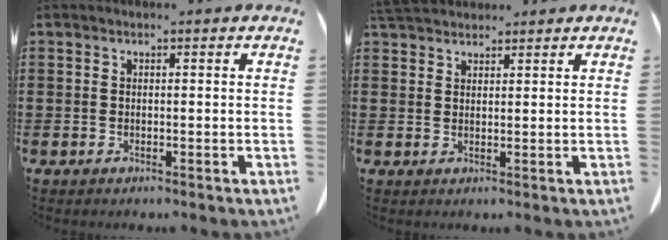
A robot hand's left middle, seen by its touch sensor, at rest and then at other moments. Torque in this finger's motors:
{"motor_torque": [0.13, 0.02, 0.02, 0.03]}